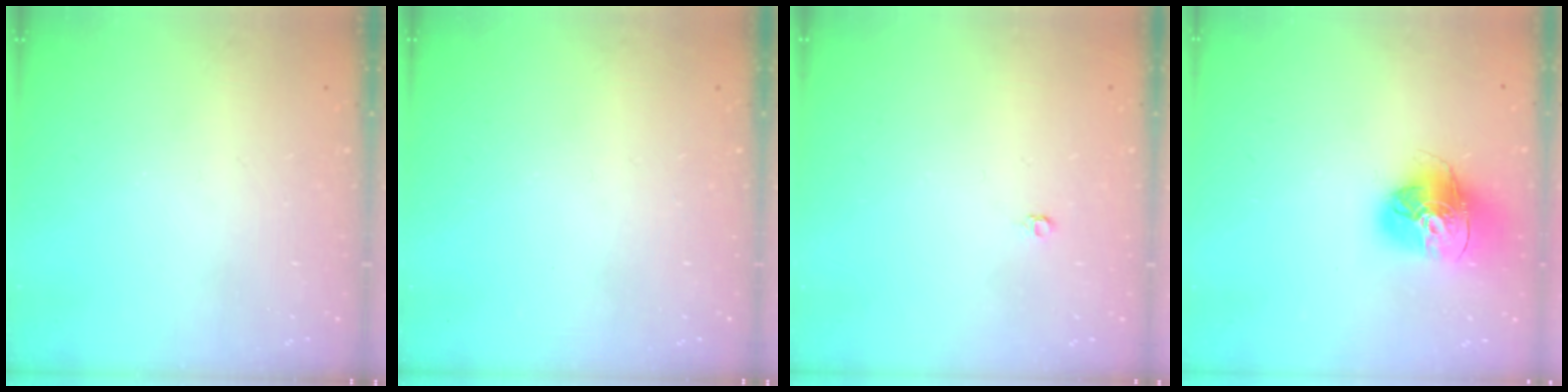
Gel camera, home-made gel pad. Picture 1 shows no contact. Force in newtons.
{"total": 0.0}
{"total": 3.3, "press": 3.3, "slide": 0.3}
{"total": 15.3, "press": 15.3, "slide": 1.5}